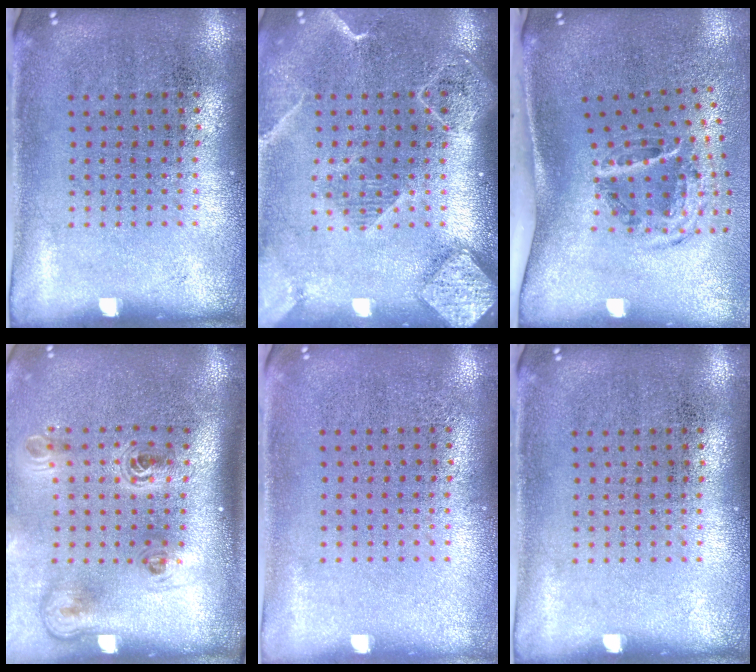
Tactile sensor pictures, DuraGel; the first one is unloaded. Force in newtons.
{"total": 2.2, "press": 1.9, "slide": 1.1}
{"total": 2.0, "press": 1.2, "slide": 1.6}
{"total": 2.3, "press": 1.5, "slide": 1.8}
{"total": 0.0}
{"total": 0.0}